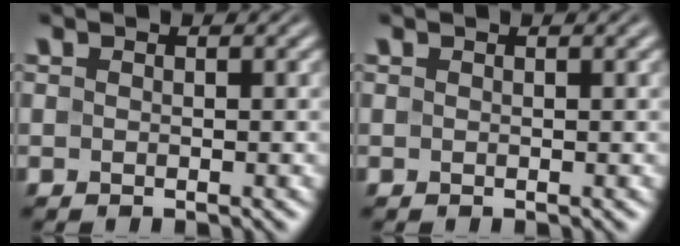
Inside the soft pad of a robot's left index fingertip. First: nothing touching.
{"total": 1.0, "force": [0.6, 0.3, 0.8], "torque": [-0.009, 0.008, 0.006]}